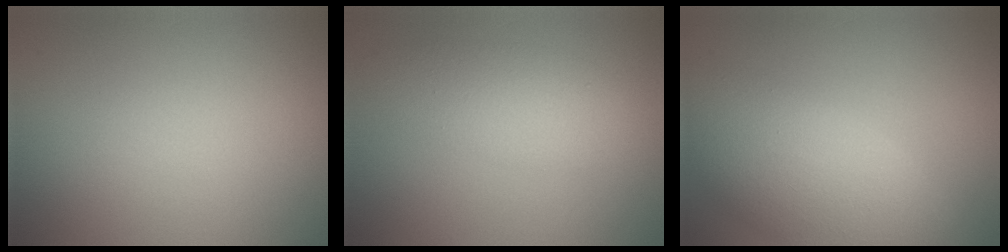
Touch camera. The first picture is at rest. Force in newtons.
{"total": 4.0, "press": 4.0, "slide": 0.2}
{"total": 7.6, "press": 7.6, "slide": 0.5}